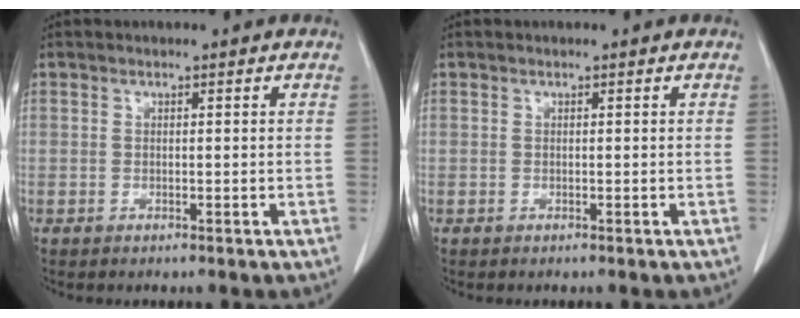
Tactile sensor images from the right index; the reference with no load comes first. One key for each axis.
{"total": 0.0}